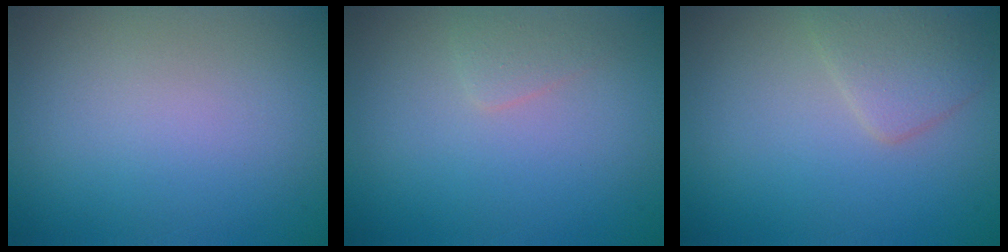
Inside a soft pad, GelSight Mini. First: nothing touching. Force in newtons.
{"total": 1.0, "press": 1.0, "slide": 0.0}
{"total": 2.5, "press": 2.5, "slide": 0.2}